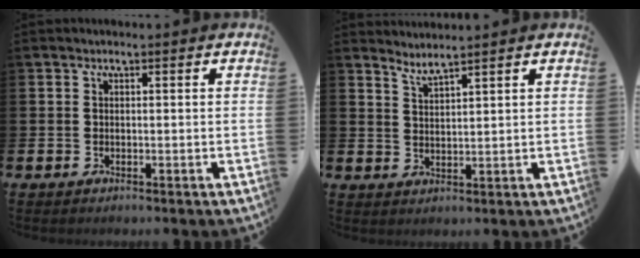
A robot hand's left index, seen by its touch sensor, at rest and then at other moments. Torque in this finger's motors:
{"motor_torque": [0.33, -0.22, -0.03, 0.00]}